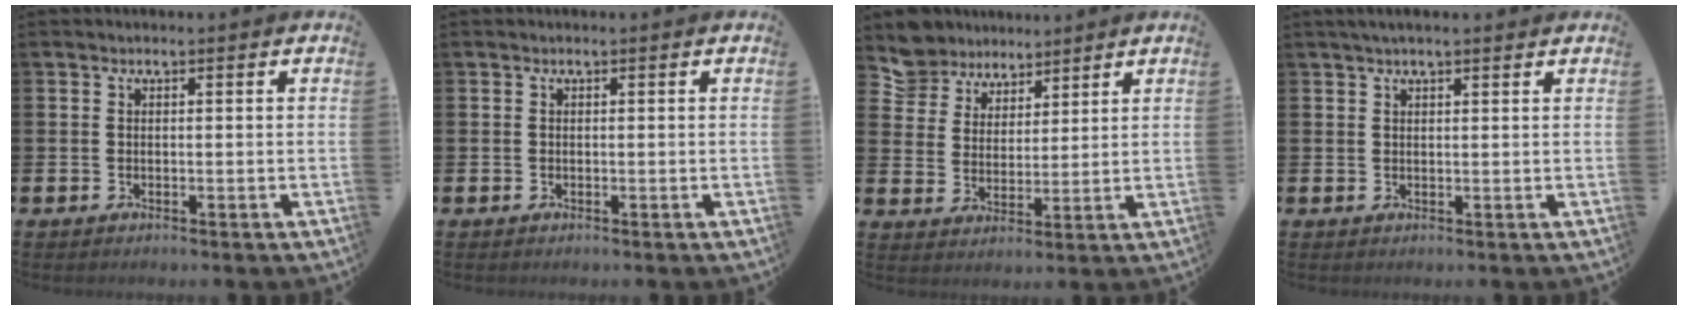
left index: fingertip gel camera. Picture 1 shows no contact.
{"total": 0.0}
{"total": 6.5, "force": [6.0, 2.4, -0.8], "torque": [-0.024, -0.035, 0.111]}
{"total": 2.0, "force": [1.6, 0.5, 1.1], "torque": [-0.011, 0.002, 0.026]}